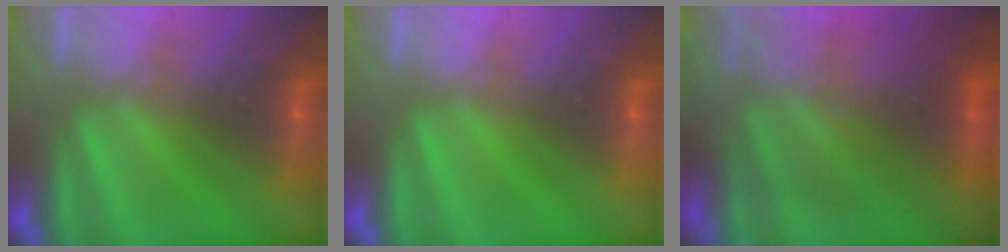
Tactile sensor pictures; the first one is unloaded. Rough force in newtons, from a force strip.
{"total": 0.0}
{"total": 6.1}